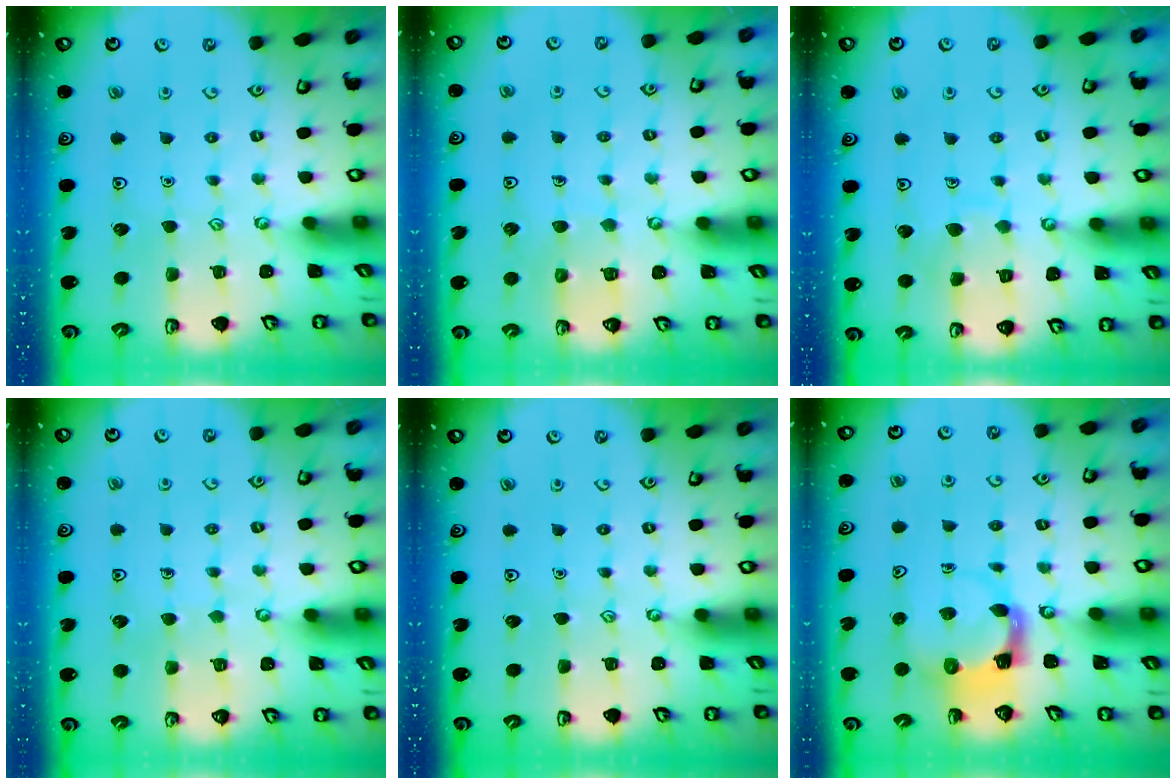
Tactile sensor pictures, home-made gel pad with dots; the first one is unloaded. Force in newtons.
{"total": 5.6, "press": 5.6, "slide": 0.4}
{"total": 6.2, "press": 6.2, "slide": 0.6}
{"total": 3.7, "press": 3.7, "slide": 0.2}
{"total": 0.0}
{"total": 3.5, "press": 3.5, "slide": 0.5}